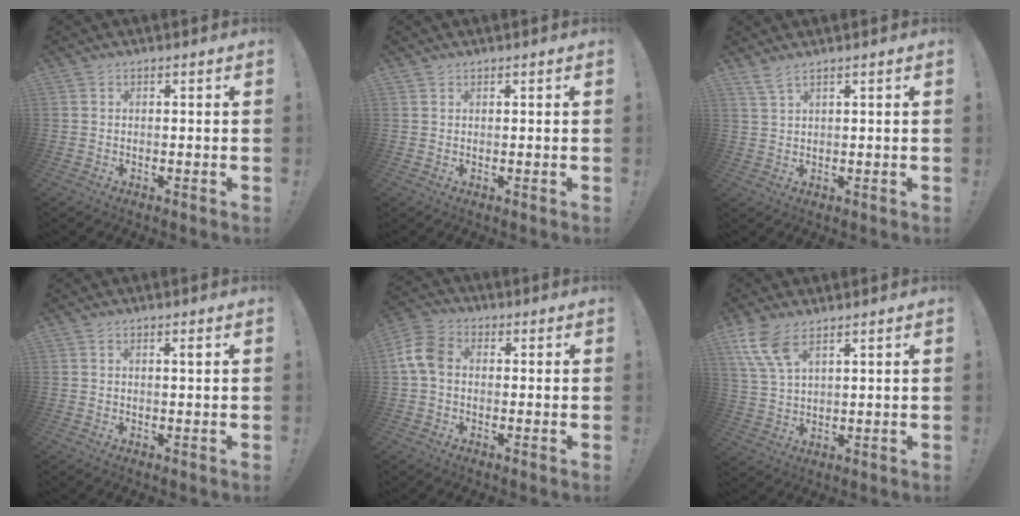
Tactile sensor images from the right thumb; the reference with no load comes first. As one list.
[{"total": 0.7, "force": [0.6, 0.3, 0.1], "torque": [-0.001, 0.000, 0.012]}, {"total": 2.8, "force": [2.1, 0.1, 1.8], "torque": [-0.047, -0.003, 0.041]}, {"total": 1.1, "force": [0.5, -0.2, 0.9], "torque": [-0.011, -0.003, 0.005]}, {"total": 9.1, "force": [0.6, 6.4, 6.5], "torque": [-0.146, 0.016, 0.019]}, {"total": 8.7, "force": [5.5, 3.2, 5.8], "torque": [-0.128, -0.020, 0.107]}]